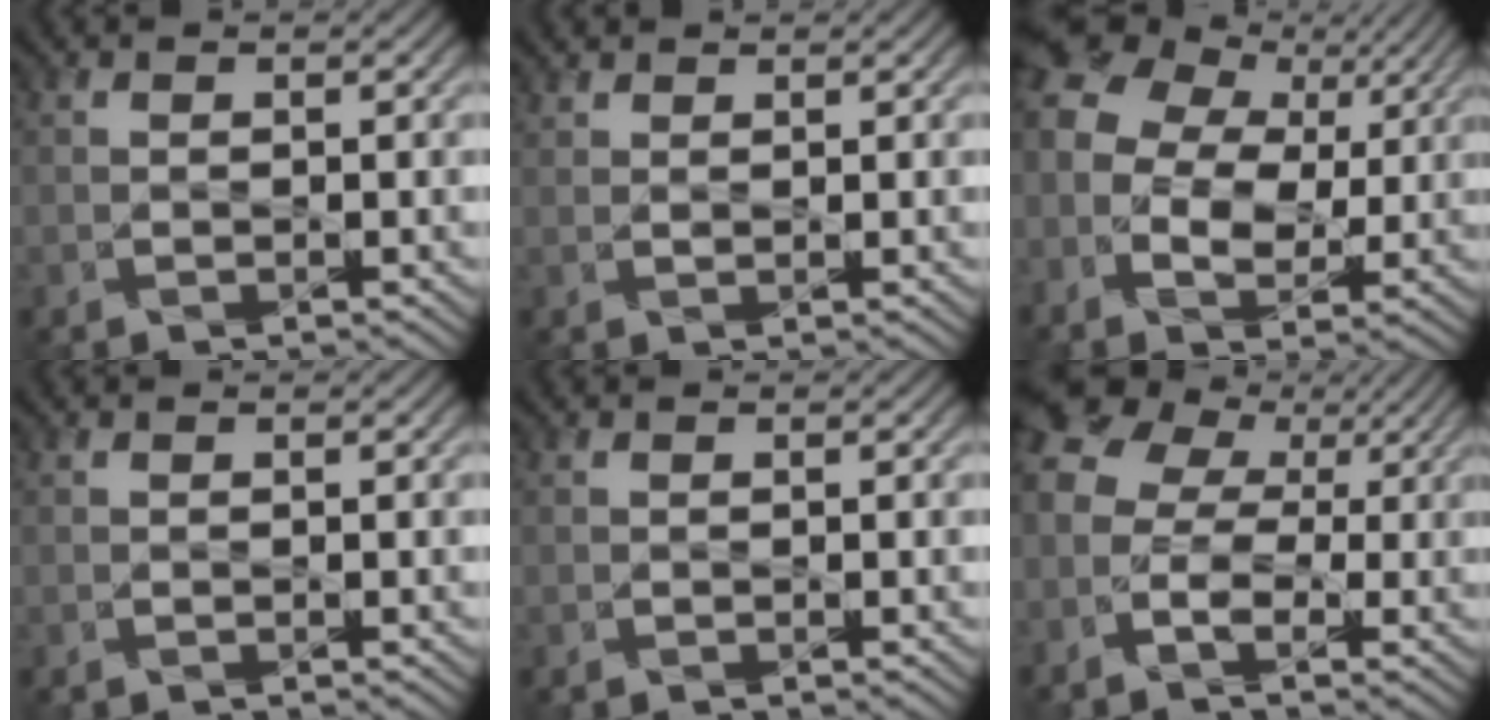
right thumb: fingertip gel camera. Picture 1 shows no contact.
{"total": 1.4, "force": [1.3, 0.2, 0.3], "torque": [-0.012, 0.006, 0.032]}
{"total": 12.9, "force": [3.0, 9.1, 8.6], "torque": [-0.213, 0.008, 0.060]}
{"total": 0.0}
{"total": 0.0}
{"total": 9.3, "force": [0.5, 6.8, 6.3], "torque": [-0.153, 0.017, -0.001]}